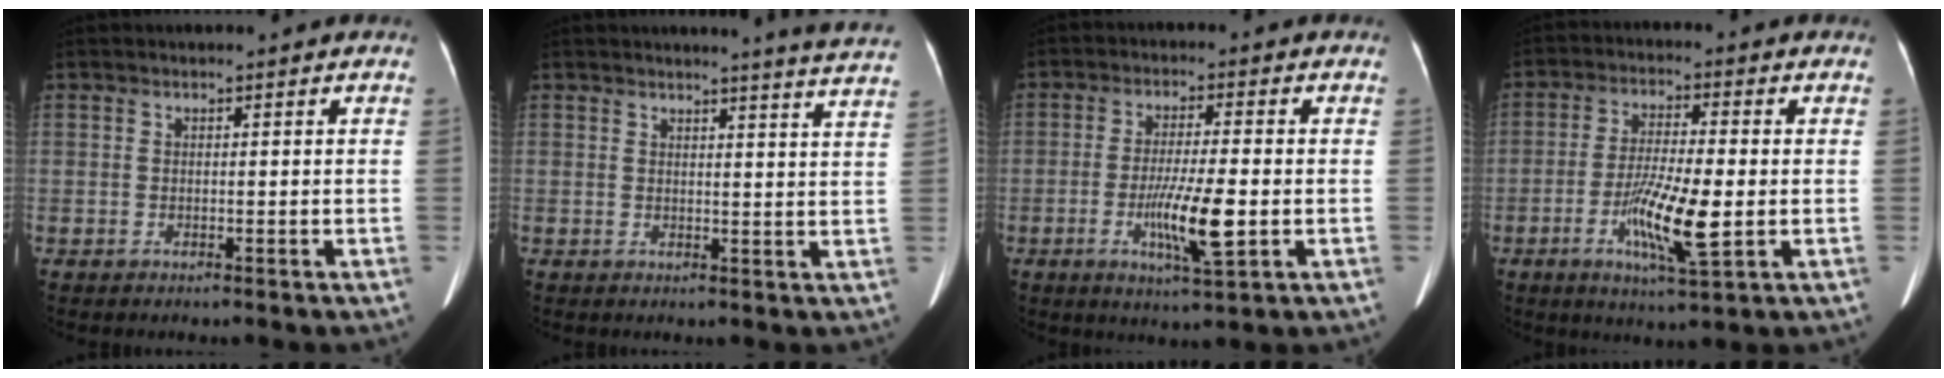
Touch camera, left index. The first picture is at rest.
{"total": 10.1, "force": [9.6, -1.5, 2.9], "torque": [-0.032, -0.061, 0.085]}
{"total": 8.5, "force": [-2.4, 0.7, 8.1], "torque": [-0.146, -0.016, -0.045]}
{"total": 9.9, "force": [-2.8, 1.2, 9.4], "torque": [-0.175, -0.014, -0.052]}